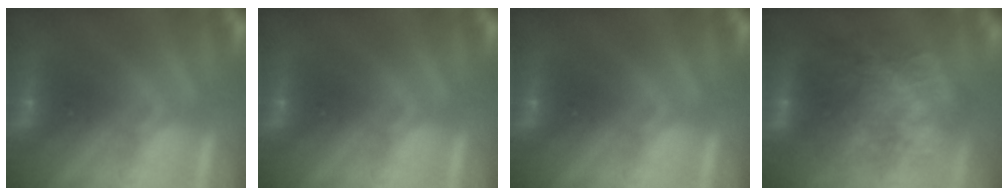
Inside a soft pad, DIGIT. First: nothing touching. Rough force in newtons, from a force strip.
{"total": 0.0}
{"total": 0.0}
{"total": 7.5}